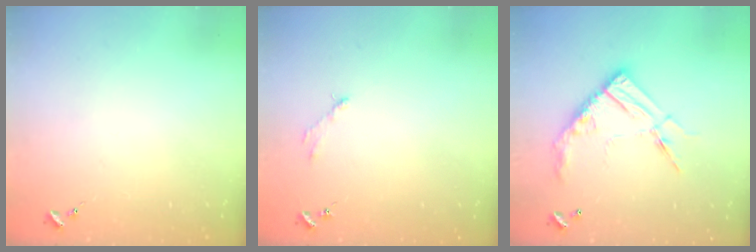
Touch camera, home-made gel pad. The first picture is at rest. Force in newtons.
{"total": 2.8, "press": 2.8, "slide": 0.4}
{"total": 15.8, "press": 15.7, "slide": 1.4}